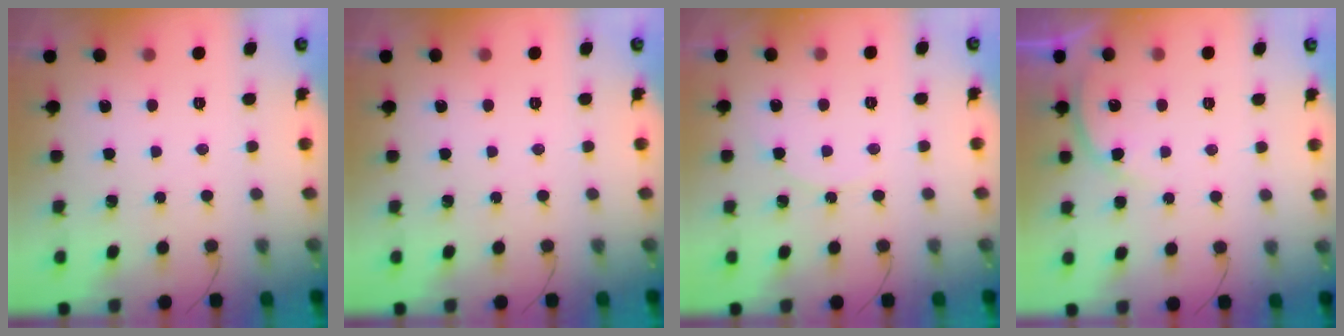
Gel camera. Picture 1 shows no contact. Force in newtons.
{"total": 0.0}
{"total": 3.8, "press": 3.8, "slide": 0.5}
{"total": 4.2, "press": 4.1, "slide": 0.5}